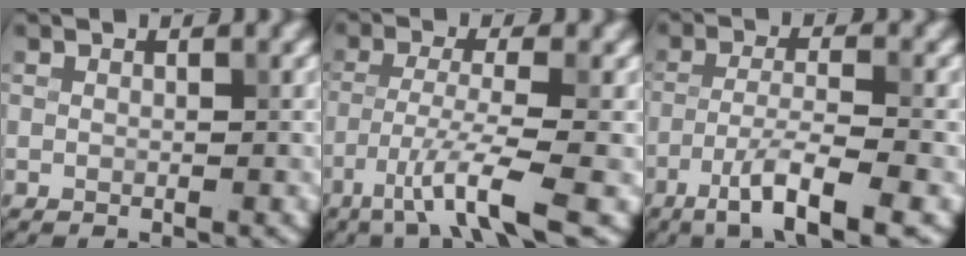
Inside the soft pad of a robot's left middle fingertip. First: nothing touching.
{"total": 5.6, "force": [-3.1, 0.5, 4.7], "torque": [-0.085, -0.004, -0.066]}
{"total": 6.0, "force": [-3.4, 1.1, 4.8], "torque": [-0.081, 0.001, -0.063]}